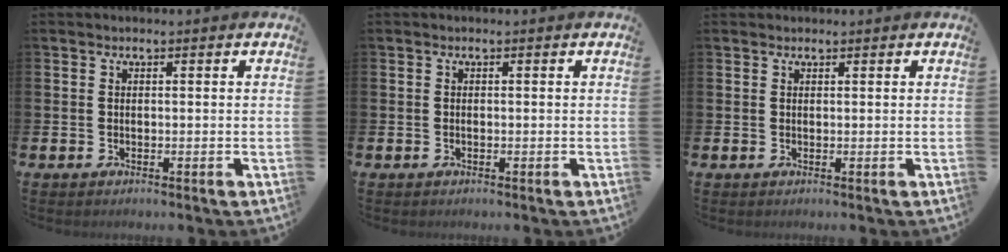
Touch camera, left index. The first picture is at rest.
{"total": 0.0}
{"total": 0.7, "force": [0.6, 0.3, 0.0], "torque": [0.009, 0.000, 0.009]}